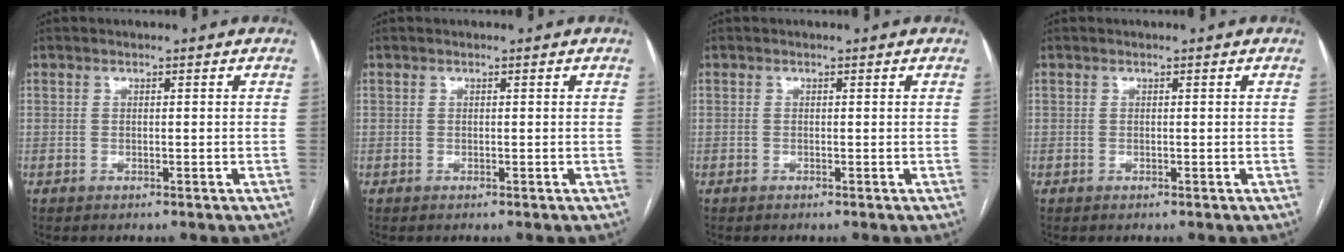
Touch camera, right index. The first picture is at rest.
{"total": 0.0}
{"total": 0.0}
{"total": 0.0}